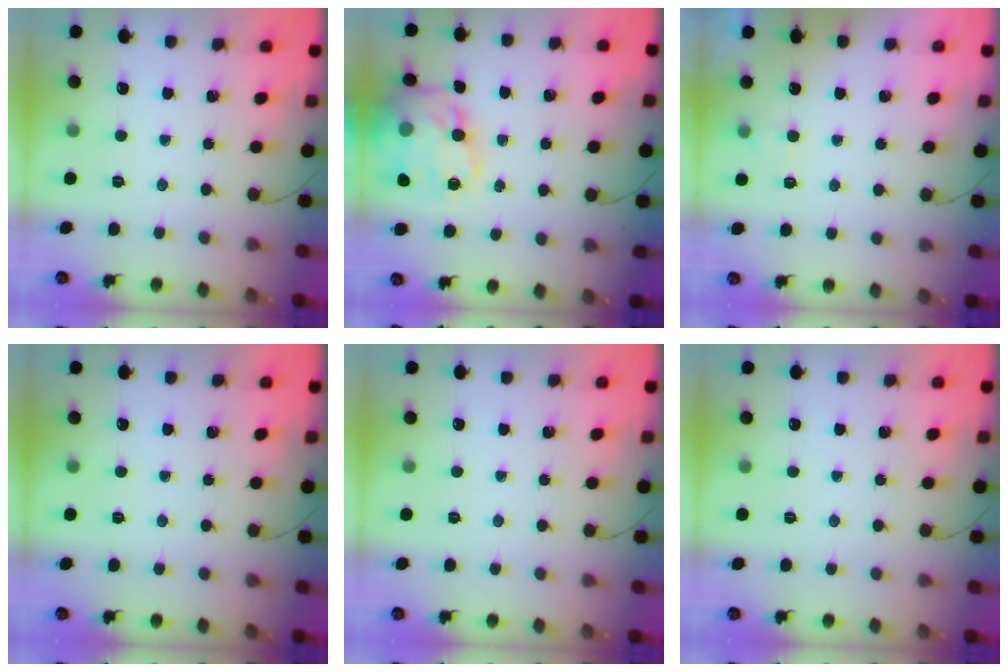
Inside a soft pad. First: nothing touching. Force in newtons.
{"total": 18.9, "press": 18.6, "slide": 2.8}
{"total": 1.4, "press": 1.0, "slide": 1.0}
{"total": 0.0}
{"total": 0.0}
{"total": 0.0}